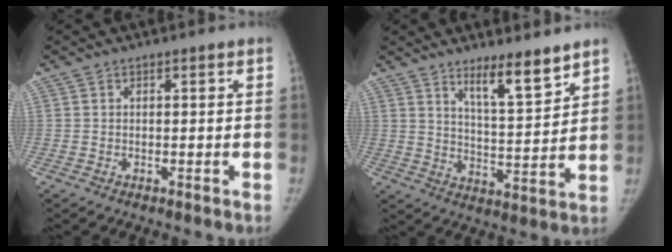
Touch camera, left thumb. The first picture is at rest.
{"total": 9.5, "force": [7.0, 1.8, 6.1], "torque": [-0.088, -0.062, 0.123]}